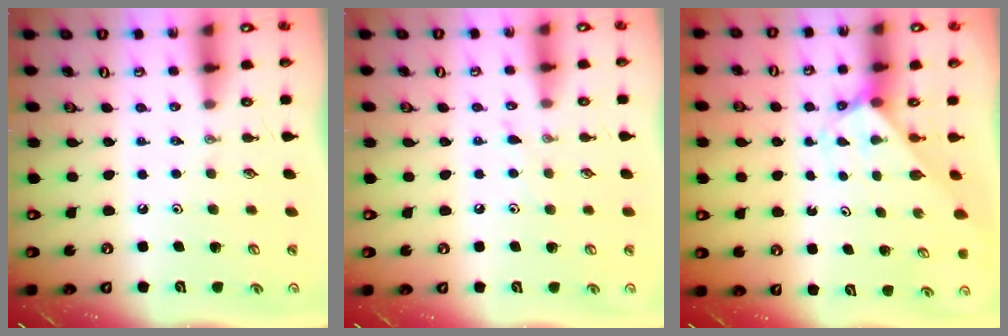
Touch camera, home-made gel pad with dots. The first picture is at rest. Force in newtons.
{"total": 4.7, "press": 4.7, "slide": 0.6}
{"total": 2.0, "press": 2.0, "slide": 0.1}